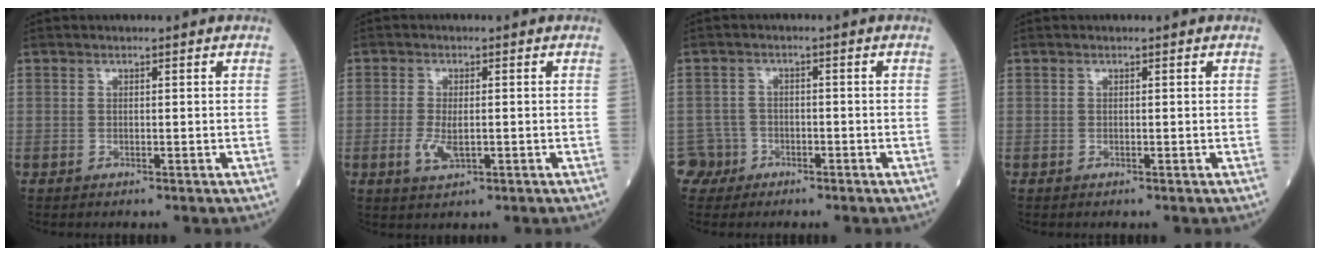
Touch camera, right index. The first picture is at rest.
{"total": 3.9, "force": [-0.9, 1.5, 3.5], "torque": [-0.076, -0.005, -0.014]}
{"total": 3.6, "force": [-1.8, 3.0, -0.7], "torque": [0.021, 0.013, -0.034]}
{"total": 0.0}